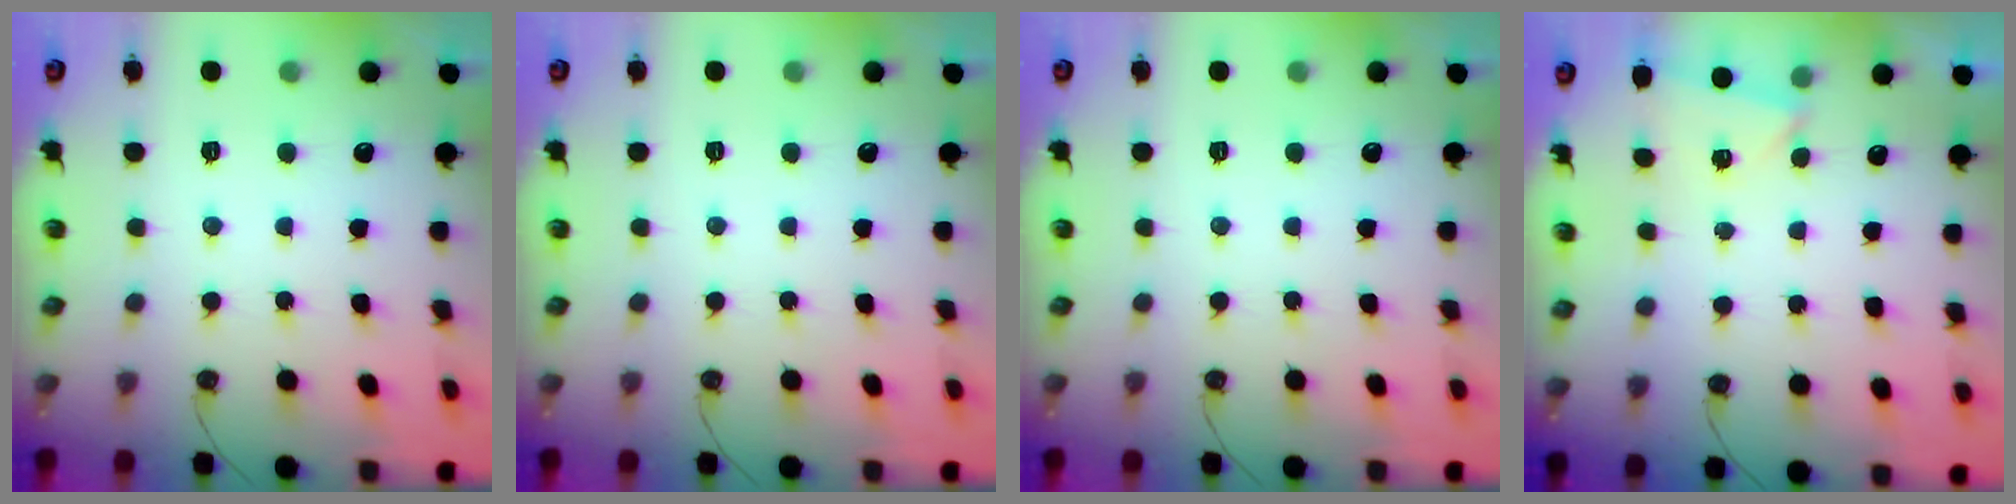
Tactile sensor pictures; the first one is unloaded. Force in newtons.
{"total": 0.0}
{"total": 0.0}
{"total": 2.3, "press": 1.3, "slide": 1.9}